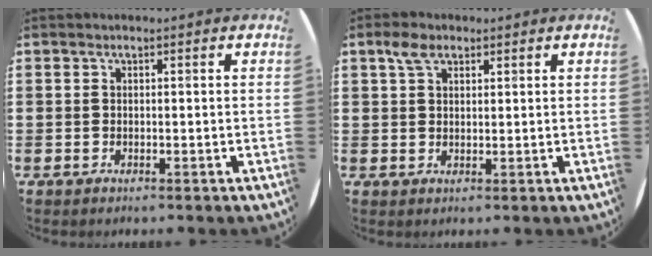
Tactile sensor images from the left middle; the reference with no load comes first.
{"total": 3.0, "force": [2.0, 1.7, 1.5], "torque": [-0.026, 0.004, 0.035]}